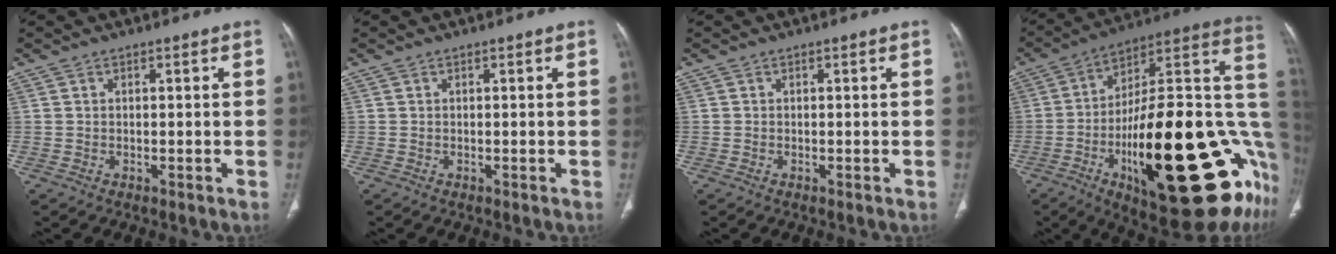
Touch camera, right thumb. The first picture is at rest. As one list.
[{"total": 0.0}, {"total": 0.0}, {"total": 40.1, "force": [-8.6, 13.8, 36.6], "torque": [-0.438, 0.030, -0.124]}]